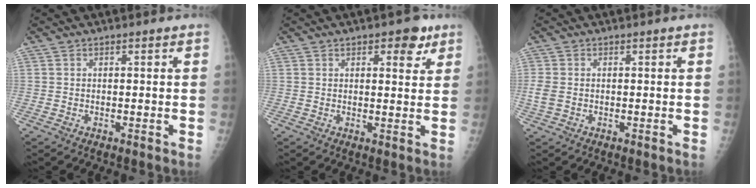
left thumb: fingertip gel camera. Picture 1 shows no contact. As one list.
[{"total": 5.0, "force": [2.7, 2.4, 3.5], "torque": [-0.024, -0.010, 0.029]}, {"total": 2.7, "force": [-0.3, 2.0, 1.8], "torque": [-0.058, -0.001, -0.006]}]